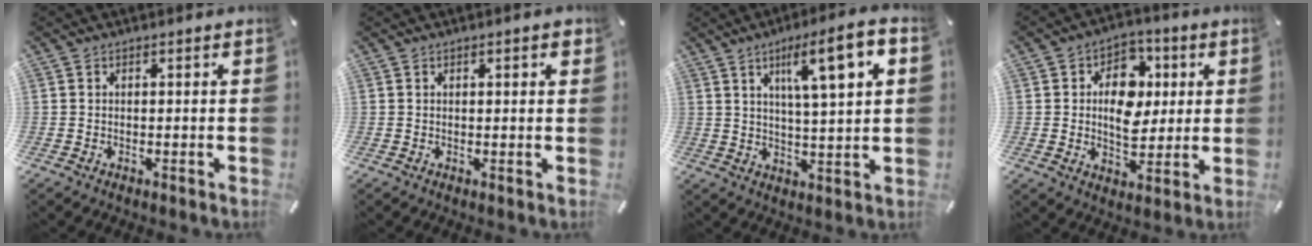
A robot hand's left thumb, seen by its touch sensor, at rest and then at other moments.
{"total": 1.2, "force": [0.6, 0.4, 1.0], "torque": [-0.012, -0.001, 0.007]}
{"total": 12.0, "force": [5.3, 2.3, 10.5], "torque": [-0.166, -0.013, 0.080]}
{"total": 11.5, "force": [1.2, 8.8, 7.3], "torque": [-0.094, 0.007, 0.020]}